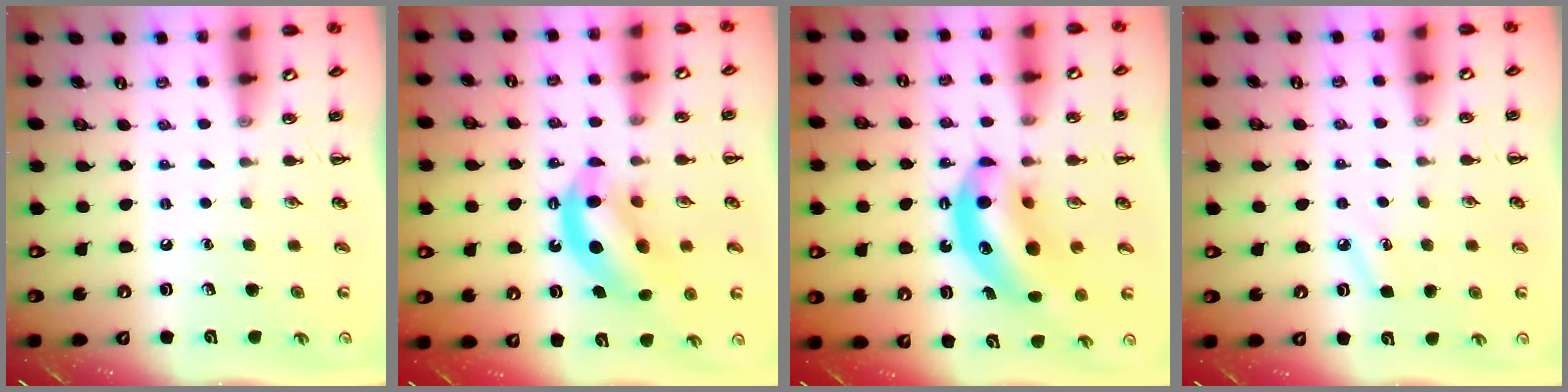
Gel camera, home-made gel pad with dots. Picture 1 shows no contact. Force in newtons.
{"total": 10.5, "press": 10.1, "slide": 2.8}
{"total": 11.9, "press": 11.5, "slide": 3.2}
{"total": 4.0, "press": 3.8, "slide": 1.2}